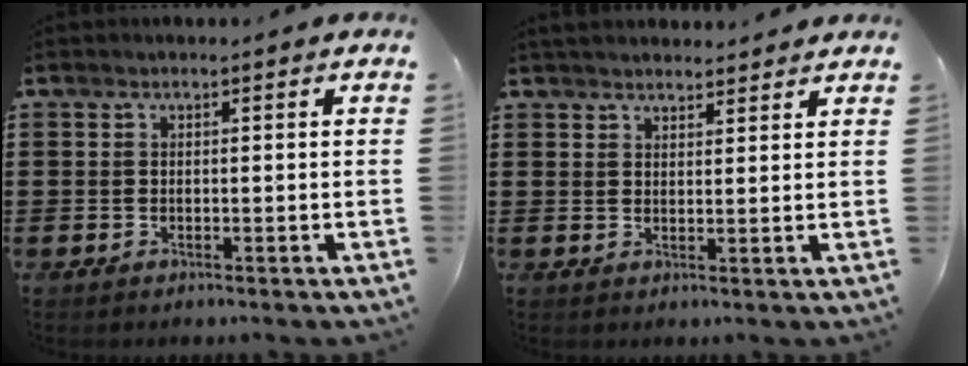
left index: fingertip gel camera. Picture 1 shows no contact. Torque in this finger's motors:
{"motor_torque": [2.14, 0.00, 0.18, 0.12]}